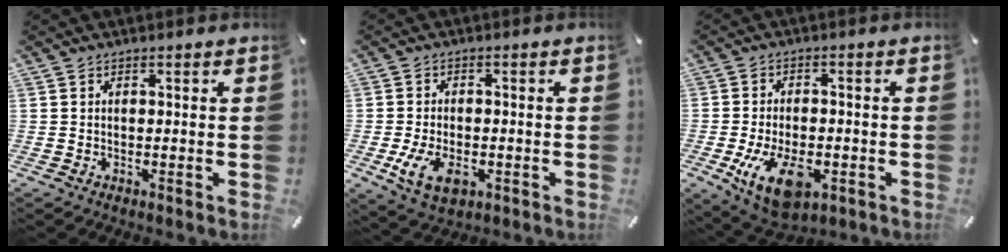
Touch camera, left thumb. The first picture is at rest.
{"total": 7.6, "force": [-2.2, 5.0, 5.2], "torque": [-0.115, 0.001, -0.044]}
{"total": 12.1, "force": [-4.2, 6.9, 9.0], "torque": [-0.169, -0.001, -0.074]}